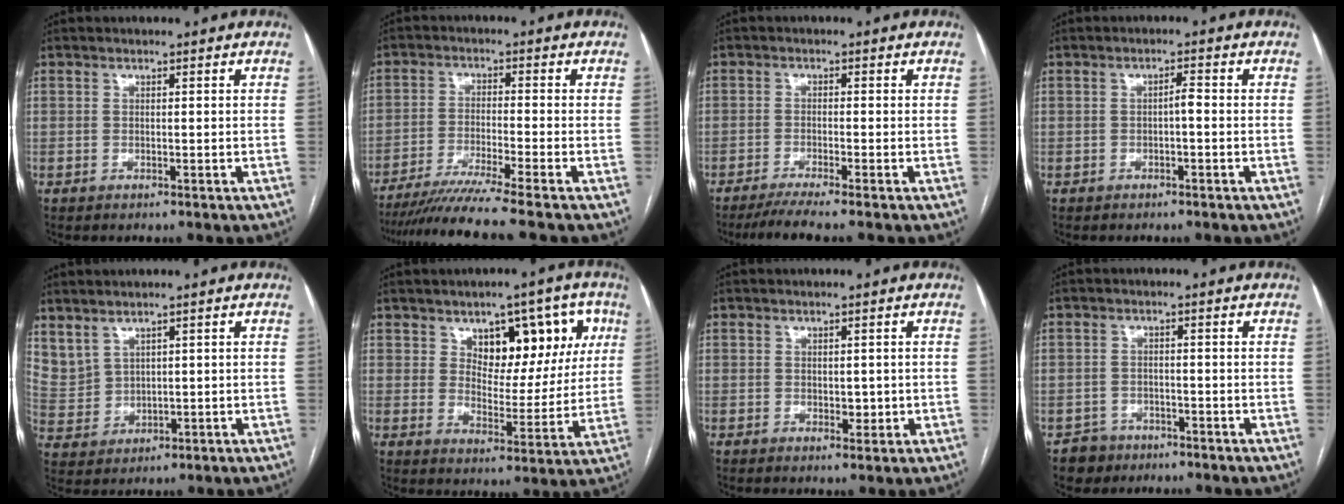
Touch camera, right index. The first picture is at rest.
{"total": 10.5, "force": [-8.8, -2.4, 5.2], "torque": [-0.070, -0.034, -0.145]}
{"total": 5.1, "force": [-4.1, -0.9, 2.9], "torque": [-0.045, -0.015, -0.073]}
{"total": 1.6, "force": [-0.4, 0.3, 1.5], "torque": [-0.022, 0.004, -0.007]}
{"total": 5.6, "force": [4.1, 3.3, 2.1], "torque": [-0.054, 0.007, 0.105]}
{"total": 11.8, "force": [5.0, 6.4, 8.6], "torque": [-0.101, 0.025, 0.078]}
{"total": 2.2, "force": [0.0, 1.5, 1.6], "torque": [-0.020, -0.002, 0.006]}
{"total": 3.4, "force": [-2.2, 2.6, -0.4], "torque": [0.009, 0.011, -0.038]}